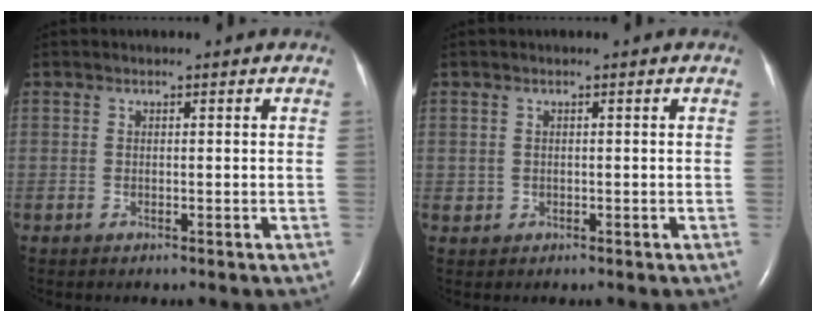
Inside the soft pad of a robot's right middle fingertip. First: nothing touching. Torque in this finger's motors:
{"motor_torque": [0.22, -0.03, 0.15, 0.02]}